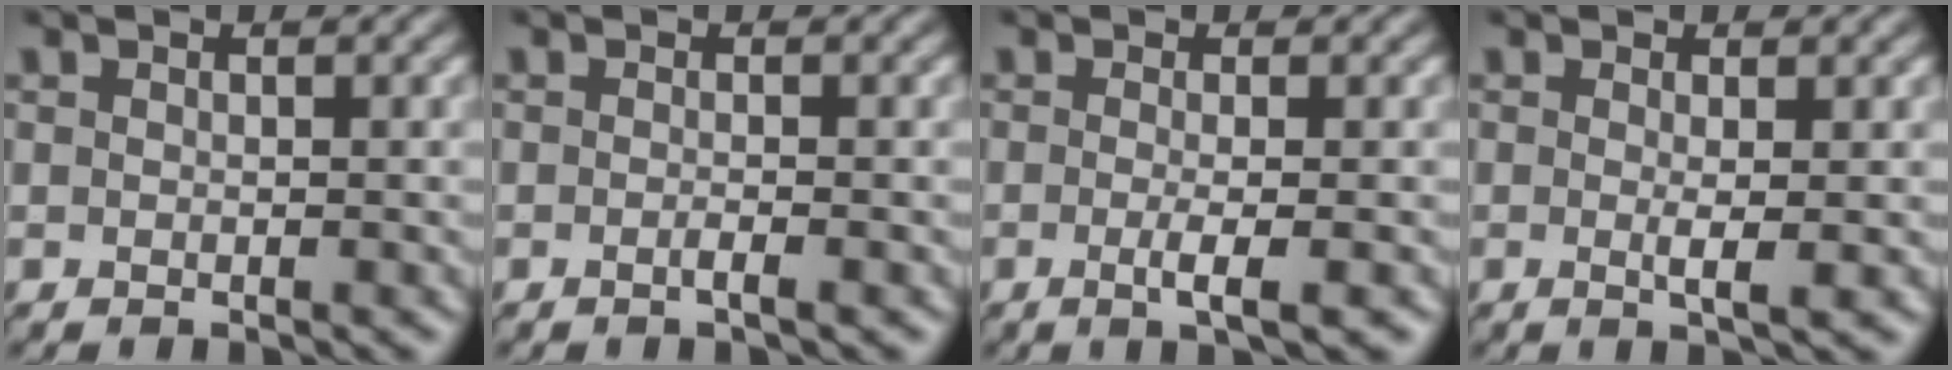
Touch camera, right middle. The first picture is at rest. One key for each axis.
{"total": 0.9, "fx": -0.4, "fy": 0.2, "fz": 0.8, "tx": -0.012, "ty": -0.002, "tz": -0.011}
{"total": 2.4, "fx": -0.7, "fy": 0.5, "fz": 2.3, "tx": -0.038, "ty": -0.008, "tz": -0.012}
{"total": 1.6, "fx": -0.1, "fy": 0.1, "fz": 1.6, "tx": -0.030, "ty": -0.008, "tz": -0.001}